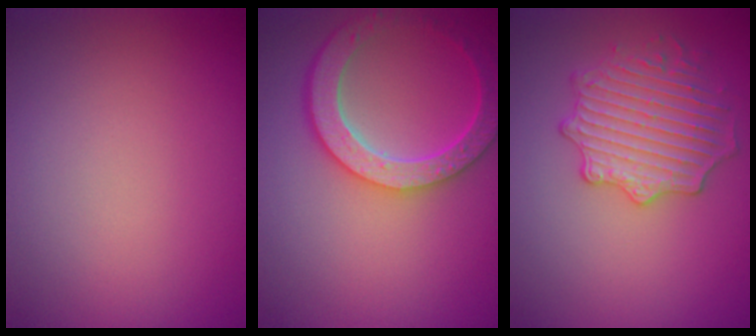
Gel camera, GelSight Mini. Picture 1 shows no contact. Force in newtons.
{"total": 5.9, "press": 5.0, "slide": 3.2}
{"total": 3.8, "press": 3.7, "slide": 0.6}